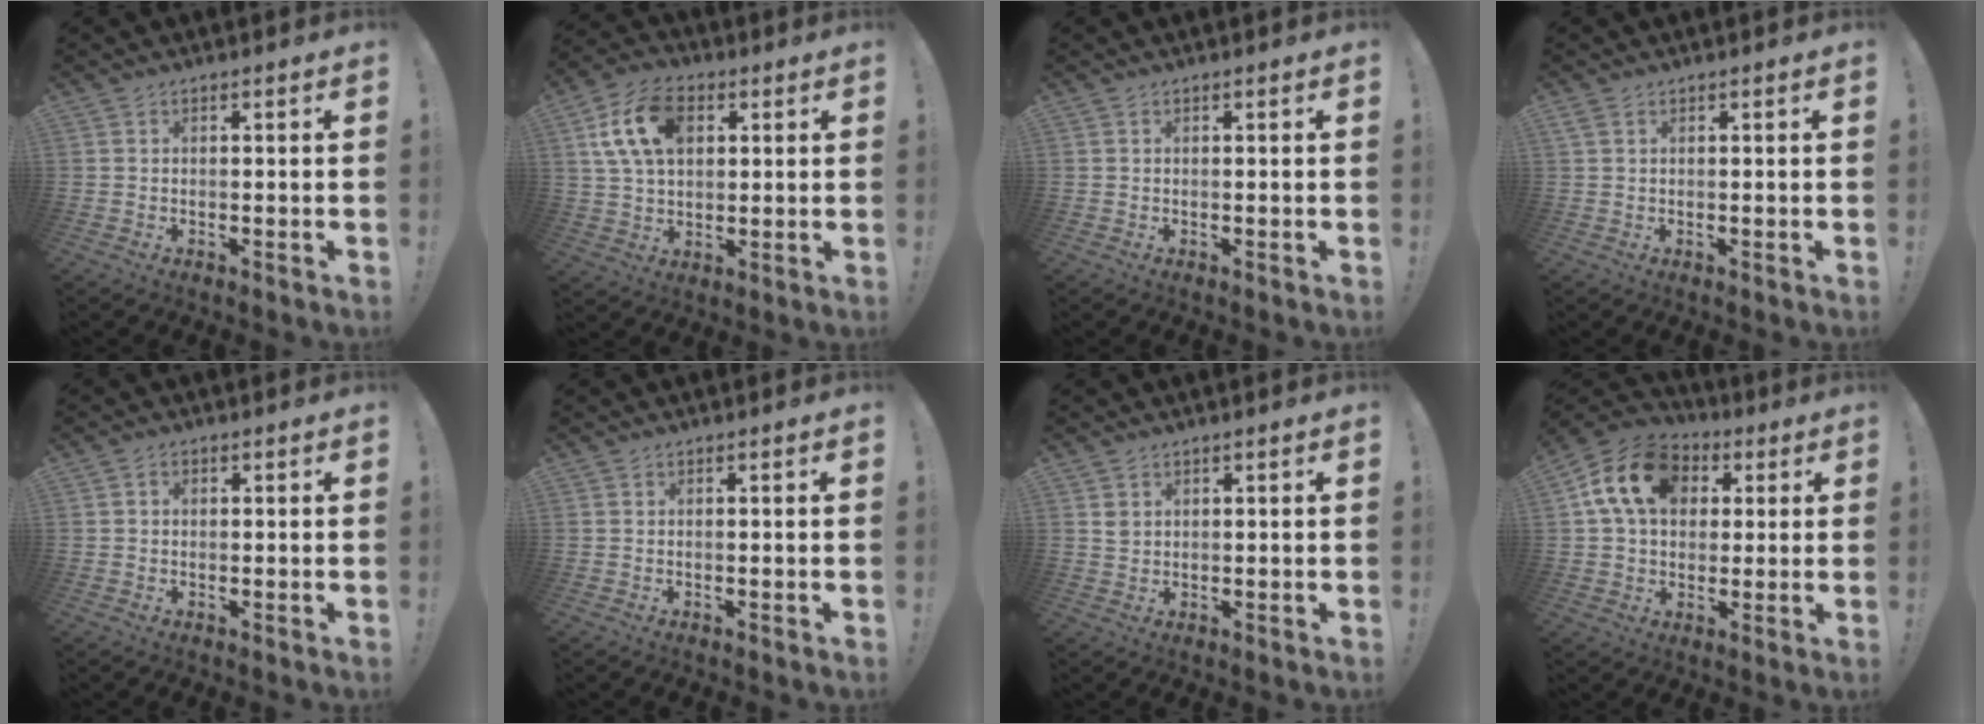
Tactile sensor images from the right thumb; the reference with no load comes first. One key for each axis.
{"total": 15.2, "fx": 4.9, "fy": 10.1, "fz": 10.2, "tx": -0.184, "ty": 0.004, "tz": 0.096}
{"total": 0.0}
{"total": 1.2, "fx": 0.6, "fy": 0.7, "fz": 0.8, "tx": -0.018, "ty": 0.004, "tz": 0.012}
{"total": 1.1, "fx": -0.1, "fy": 1.0, "fz": 0.5, "tx": -0.015, "ty": 0.007, "tz": 0.000}
{"total": 0.0}
{"total": 1.7, "fx": 1.0, "fy": 1.2, "fz": 0.7, "tx": -0.001, "ty": -0.004, "tz": 0.016}
{"total": 16.4, "fx": 5.0, "fy": 12.2, "fz": 9.7, "tx": -0.160, "ty": 0.005, "tz": 0.098}